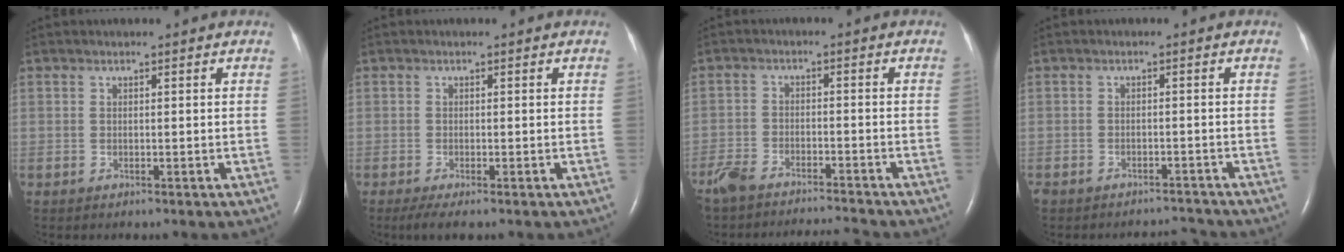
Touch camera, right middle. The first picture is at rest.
{"total": 2.5, "force": [-1.6, 0.4, 1.9], "torque": [-0.039, -0.009, -0.031]}
{"total": 9.1, "force": [-8.7, 0.6, 2.6], "torque": [-0.047, 0.001, -0.144]}
{"total": 4.4, "force": [-4.3, 0.9, 0.0], "torque": [0.000, 0.001, -0.067]}